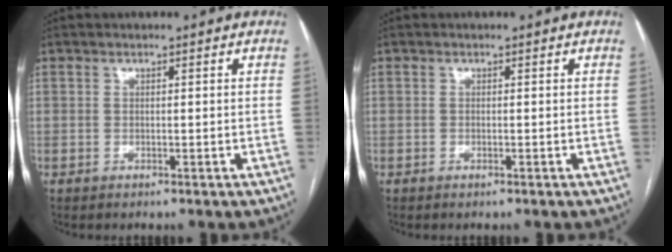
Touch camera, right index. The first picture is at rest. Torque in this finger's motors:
{"motor_torque": [-0.03, 0.07, -0.02, 0.00]}